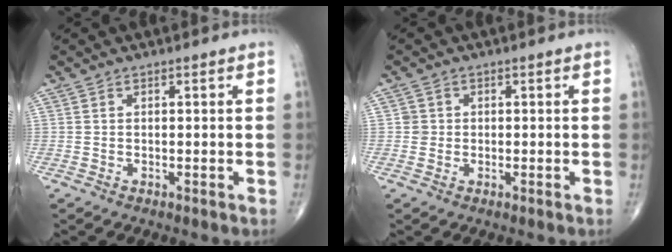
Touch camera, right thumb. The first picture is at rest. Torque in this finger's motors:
{"motor_torque": [-0.21, 0.05, 0.25, 0.12, -0.03]}